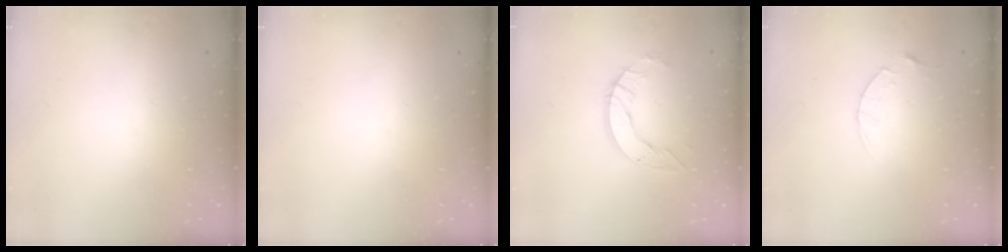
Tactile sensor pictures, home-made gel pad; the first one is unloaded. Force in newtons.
{"total": 0.0}
{"total": 8.1, "press": 8.0, "slide": 0.3}
{"total": 4.5, "press": 4.5, "slide": 0.3}